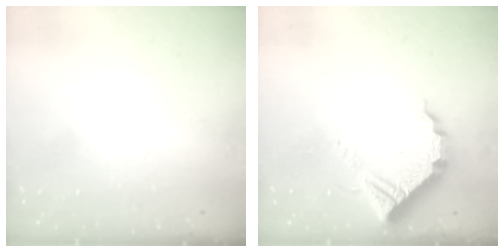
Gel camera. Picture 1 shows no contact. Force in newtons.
{"total": 10.5, "press": 10.4, "slide": 1.1}